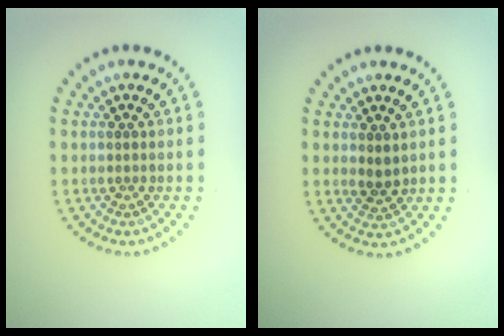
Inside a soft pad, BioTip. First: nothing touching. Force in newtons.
{"total": 1.3, "press": 1.2, "slide": 0.6}